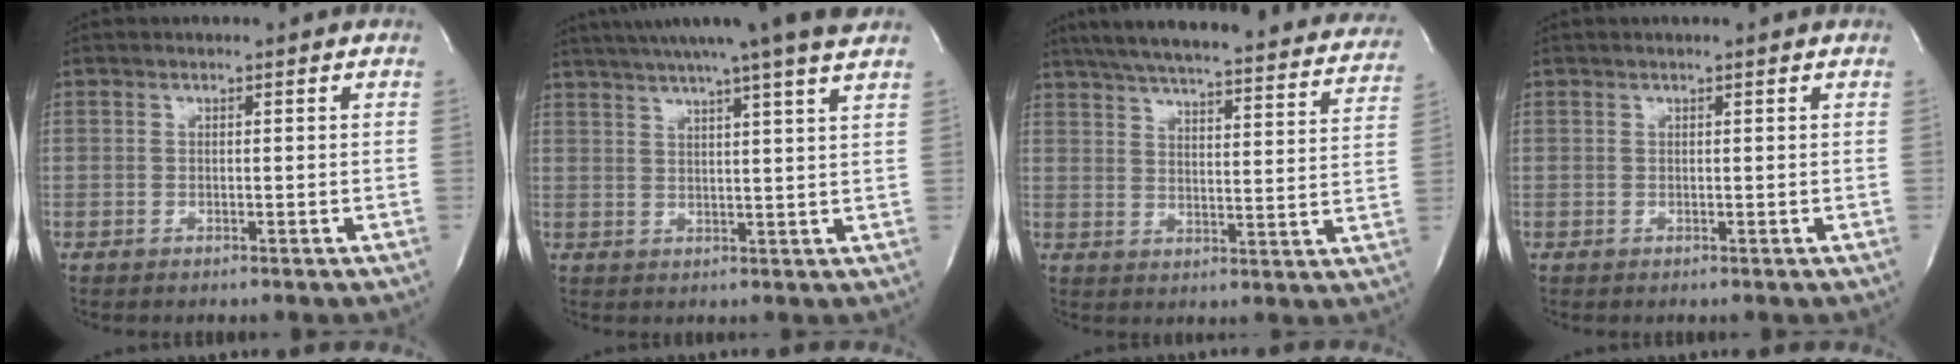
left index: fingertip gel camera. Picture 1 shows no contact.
{"total": 16.0, "force": [13.5, -1.5, 8.4], "torque": [-0.145, 0.004, 0.178]}
{"total": 32.9, "force": [29.3, 5.0, 14.0], "torque": [-0.229, -0.043, 0.358]}
{"total": 0.9, "force": [0.8, -0.2, 0.5], "torque": [-0.009, 0.007, 0.016]}